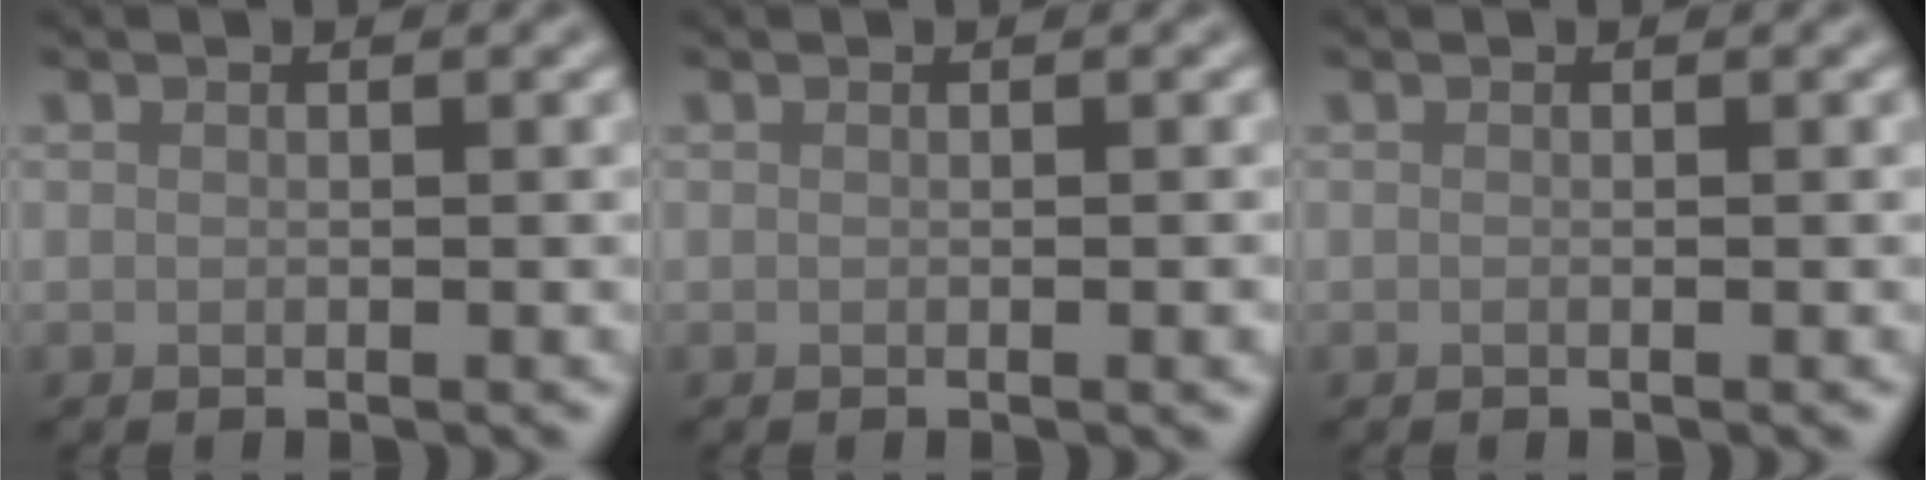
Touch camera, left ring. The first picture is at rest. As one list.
[{"total": 0.6, "force": [-0.1, 0.1, 0.6], "torque": [-0.005, 0.001, 0.000]}, {"total": 0.0}]